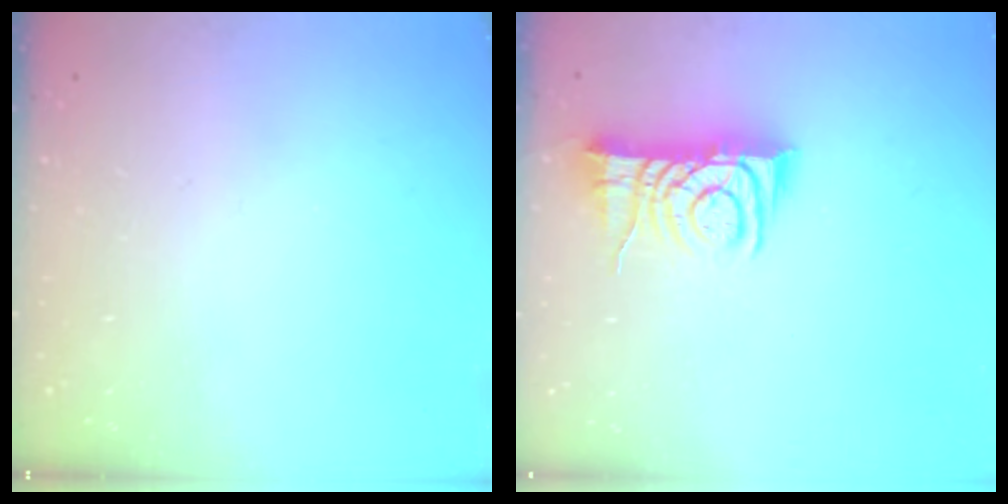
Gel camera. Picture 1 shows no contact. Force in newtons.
{"total": 8.0, "press": 8.0, "slide": 0.7}